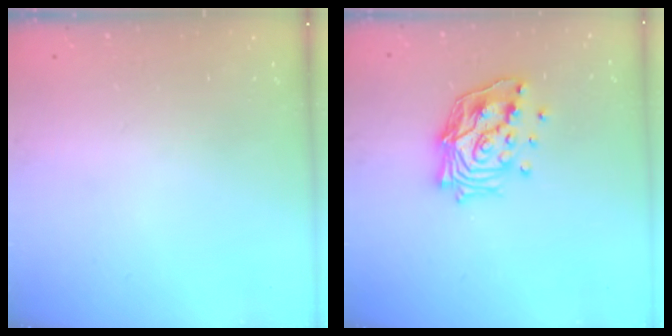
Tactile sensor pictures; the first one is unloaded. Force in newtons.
{"total": 16.0, "press": 15.8, "slide": 2.3}